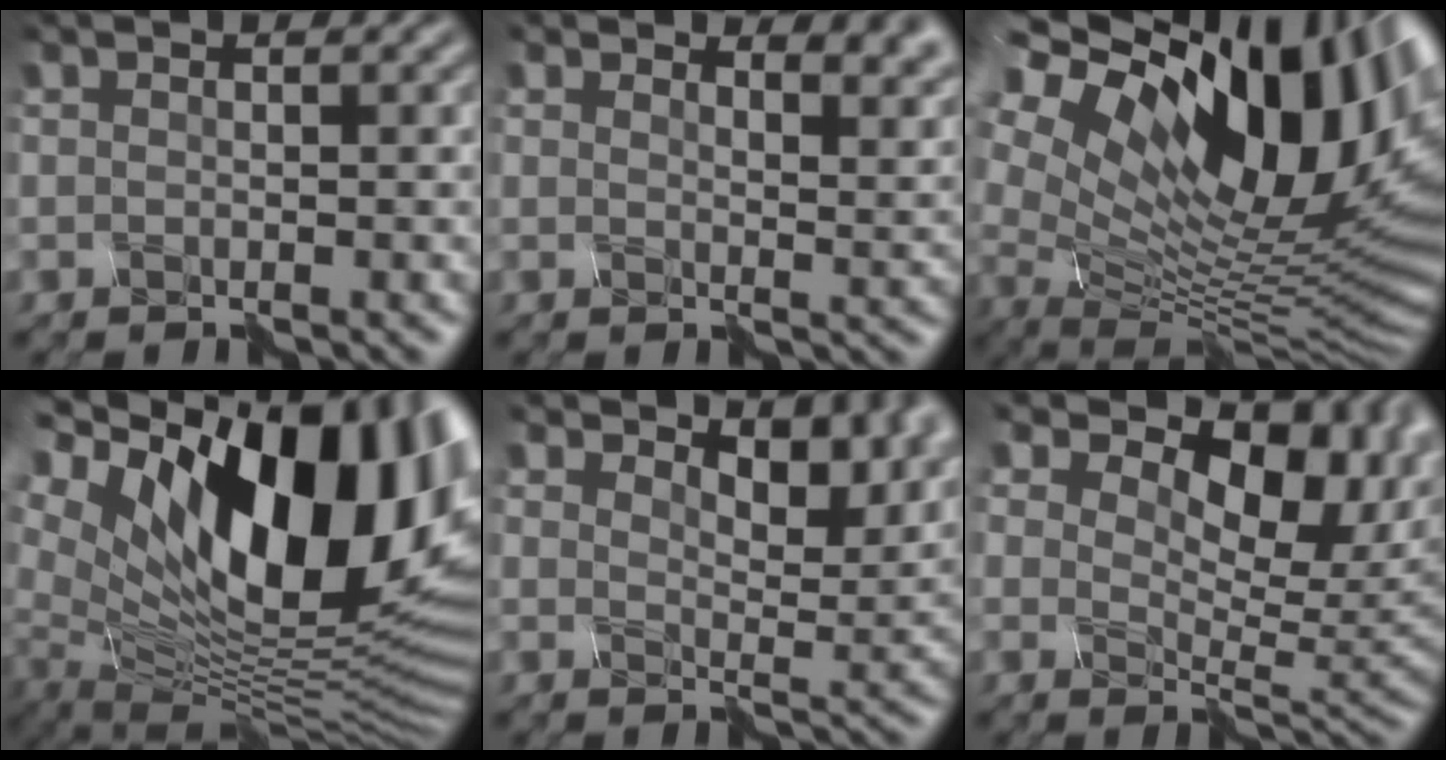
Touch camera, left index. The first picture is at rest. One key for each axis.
{"total": 4.9, "fx": 4.0, "fy": 1.8, "fz": 2.3, "tx": -0.026, "ty": -0.001, "tz": 0.043}
{"total": 18.5, "fx": 7.9, "fy": 10.0, "fz": 13.4, "tx": -0.232, "ty": 0.031, "tz": 0.148}
{"total": 17.7, "fx": 5.5, "fy": 8.8, "fz": 14.3, "tx": -0.240, "ty": 0.021, "tz": 0.090}
{"total": 6.4, "fx": 4.6, "fy": 2.6, "fz": 3.6, "tx": -0.053, "ty": -0.001, "tz": 0.065}
{"total": 12.0, "fx": 5.3, "fy": 6.8, "fz": 8.3, "tx": -0.116, "ty": 0.018, "tz": 0.075}